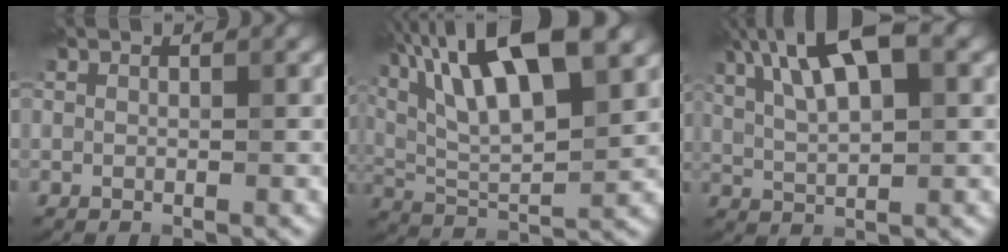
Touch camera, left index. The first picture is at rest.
{"total": 13.6, "force": [7.1, 4.1, 10.9], "torque": [-0.182, 0.021, 0.108]}
{"total": 10.6, "force": [4.8, 3.9, 8.5], "torque": [-0.146, 0.033, 0.068]}